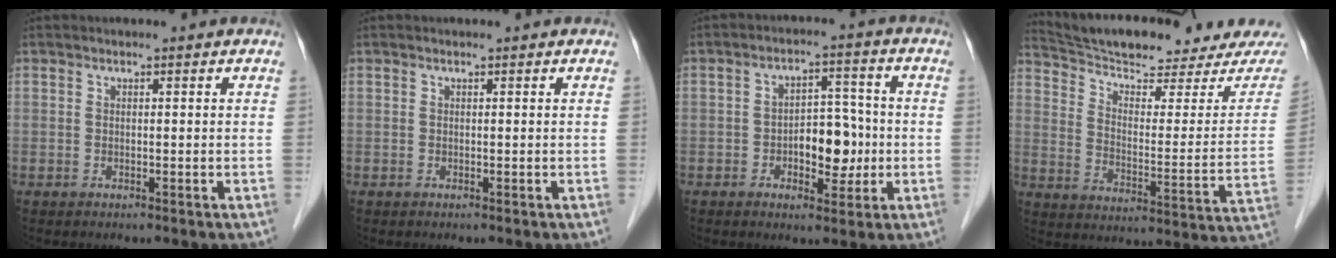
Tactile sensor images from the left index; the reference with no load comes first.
{"total": 0.0}
{"total": 6.8, "force": [-1.4, 3.6, 5.6], "torque": [-0.086, 0.017, -0.018]}
{"total": 21.3, "force": [20.0, 1.7, 7.0], "torque": [-0.107, -0.055, 0.278]}